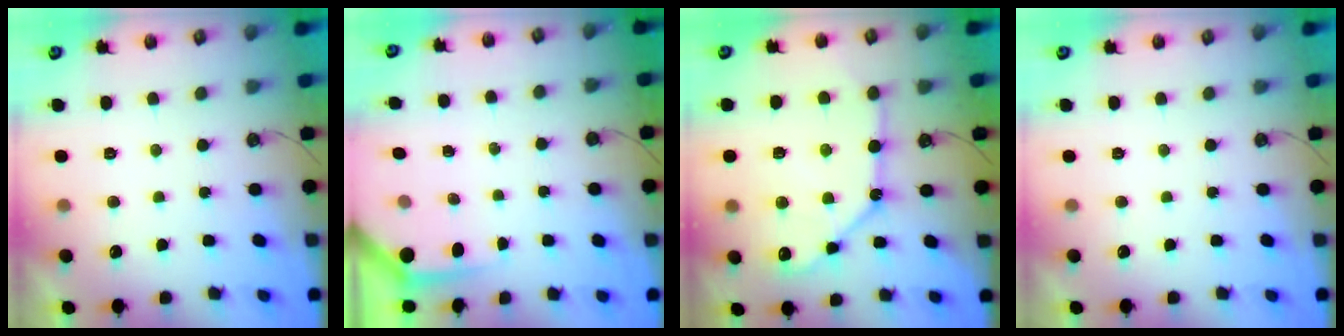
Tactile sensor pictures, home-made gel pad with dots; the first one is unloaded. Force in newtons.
{"total": 3.5, "press": 3.5, "slide": 0.3}
{"total": 13.6, "press": 13.5, "slide": 1.7}
{"total": 0.0}